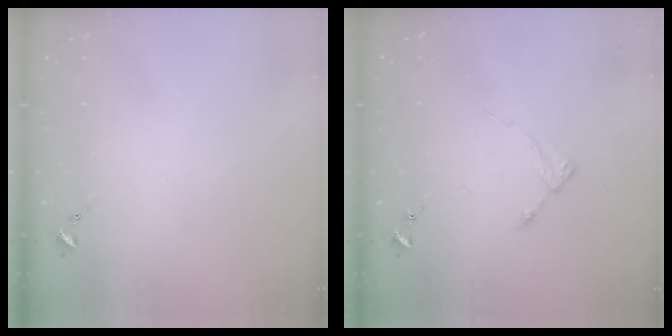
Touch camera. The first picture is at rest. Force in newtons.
{"total": 2.7, "press": 2.7, "slide": 0.3}